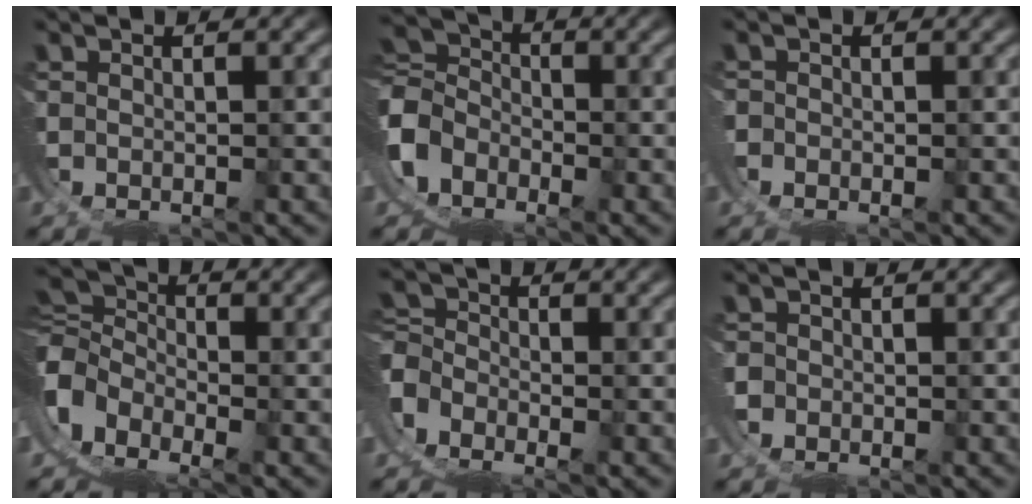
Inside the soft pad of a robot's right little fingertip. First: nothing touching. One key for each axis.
{"total": 10.4, "fx": -1.6, "fy": 9.6, "fz": 3.6, "tx": -0.126, "ty": -0.020, "tz": -0.039}
{"total": 1.3, "fx": -0.5, "fy": 1.2, "fz": 0.1, "tx": -0.011, "ty": -0.006, "tz": -0.013}
{"total": 12.2, "fx": -2.4, "fy": 10.7, "fz": 5.1, "tx": -0.148, "ty": -0.037, "tz": -0.049}
{"total": 6.2, "fx": -2.2, "fy": 5.6, "fz": 1.6, "tx": -0.058, "ty": -0.020, "tz": -0.046}
{"total": 1.1, "fx": -0.7, "fy": 0.9, "fz": -0.3, "tx": -0.008, "ty": -0.008, "tz": -0.011}